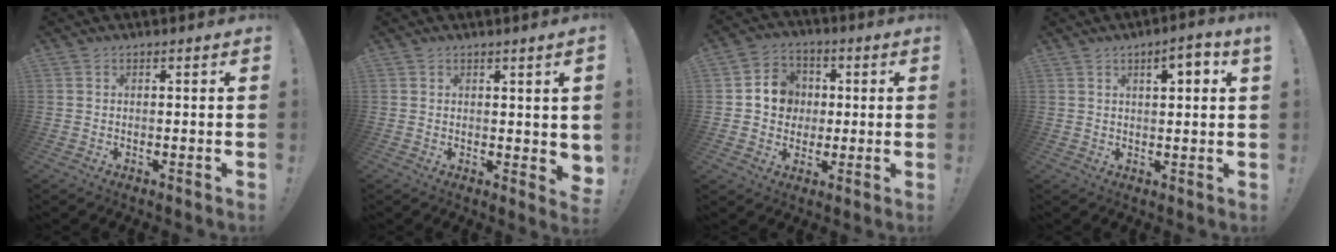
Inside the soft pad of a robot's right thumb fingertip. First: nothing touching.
{"total": 2.5, "force": [1.4, 1.3, 1.5], "torque": [-0.008, -0.009, 0.027]}
{"total": 9.7, "force": [0.9, 9.0, 3.5], "torque": [-0.040, 0.006, 0.024]}
{"total": 4.8, "force": [2.1, 0.9, 4.2], "torque": [-0.053, -0.010, 0.026]}